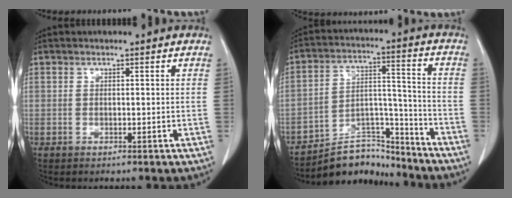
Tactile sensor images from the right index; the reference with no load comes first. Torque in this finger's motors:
{"motor_torque": [-0.85, -0.79, -0.68, -0.20]}